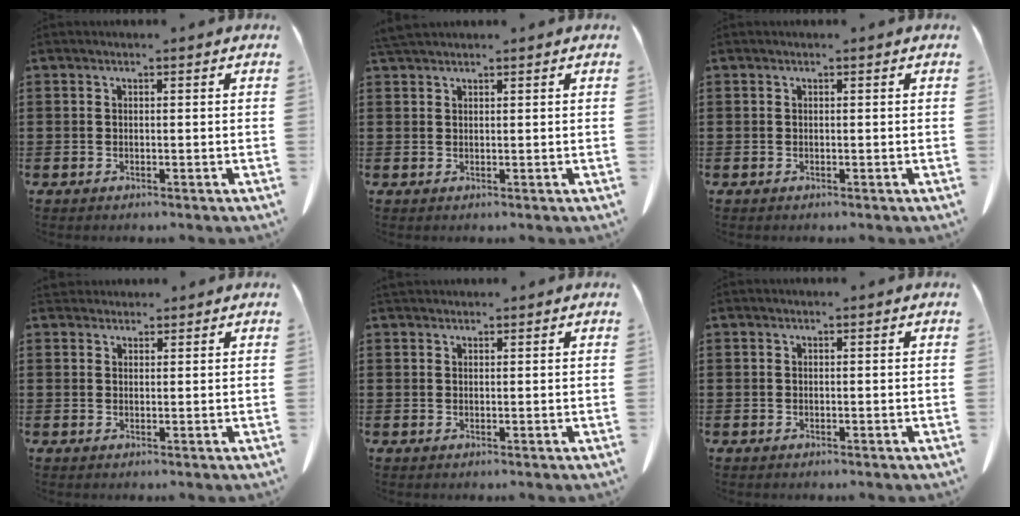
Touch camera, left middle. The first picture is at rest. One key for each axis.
{"total": 1.9, "fx": 1.7, "fy": 0.3, "fz": 0.8, "tx": -0.021, "ty": -0.001, "tz": 0.034}
{"total": 0.0}
{"total": 1.7, "fx": 1.6, "fy": 0.6, "fz": 0.1, "tx": -0.008, "ty": 0.002, "tz": 0.034}
{"total": 0.9, "fx": 0.9, "fy": 0.3, "fz": 0.1, "tx": -0.005, "ty": 0.000, "tz": 0.018}
{"total": 0.0}